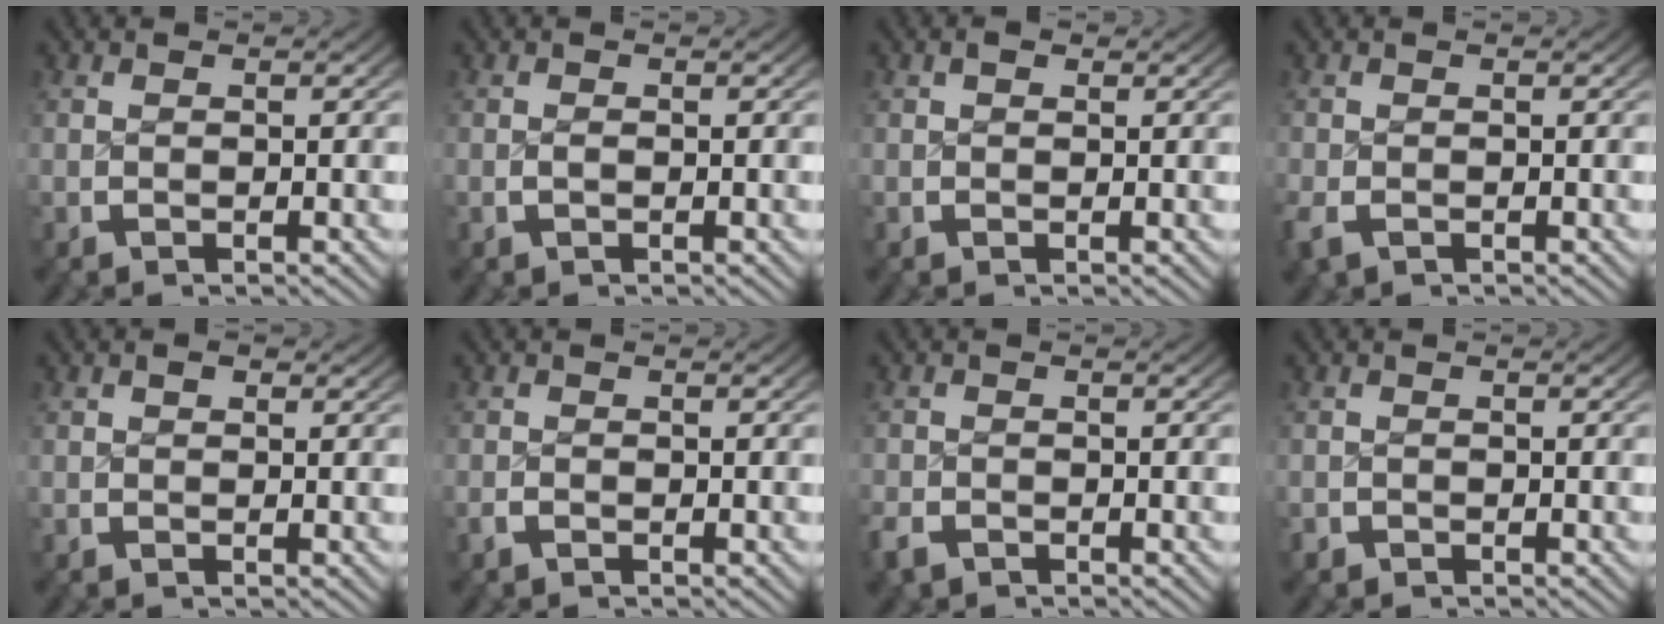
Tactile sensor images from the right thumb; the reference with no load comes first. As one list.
[{"total": 0.5, "force": [-0.3, 0.2, 0.4], "torque": [-0.015, -0.006, -0.003]}, {"total": 0.8, "force": [0.6, 0.4, 0.3], "torque": [-0.004, -0.002, 0.011]}, {"total": 1.5, "force": [-0.9, 1.1, 0.6], "torque": [-0.019, -0.009, -0.013]}, {"total": 0.9, "force": [0.6, 0.6, 0.4], "torque": [-0.005, -0.003, 0.009]}, {"total": 0.8, "force": [-0.6, 0.4, 0.2], "torque": [-0.005, -0.003, -0.014]}, {"total": 1.7, "force": [-1.4, 1.0, 0.3], "torque": [-0.007, -0.007, -0.028]}, {"total": 0.8, "force": [-0.7, 0.4, -0.1], "torque": [0.002, -0.006, -0.013]}]